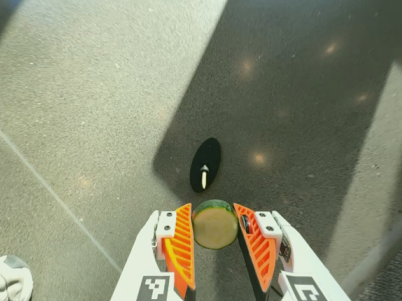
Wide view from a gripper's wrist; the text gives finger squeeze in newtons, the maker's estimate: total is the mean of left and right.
{"total": 8.5, "left": 8.2, "right": 8.8}